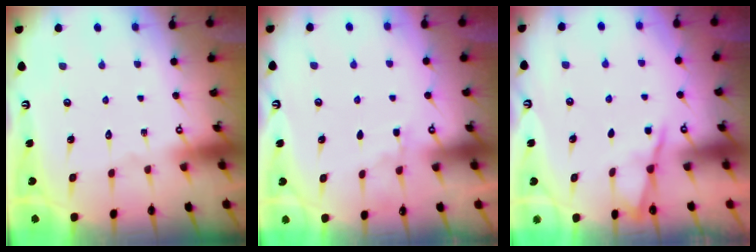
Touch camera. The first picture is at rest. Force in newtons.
{"total": 2.8, "press": 2.8, "slide": 0.4}
{"total": 2.8, "press": 2.8, "slide": 0.5}